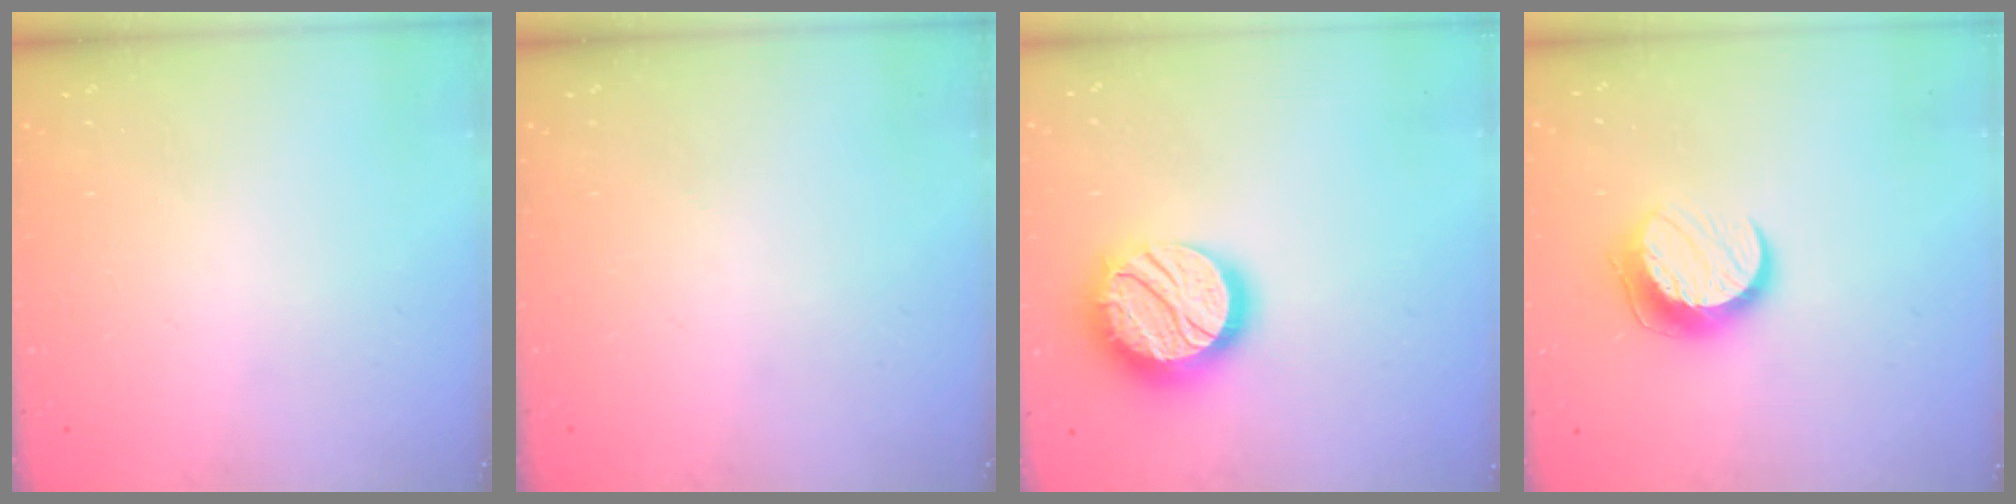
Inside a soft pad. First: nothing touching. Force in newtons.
{"total": 0.0}
{"total": 18.8, "press": 18.7, "slide": 1.2}
{"total": 10.4, "press": 10.4, "slide": 0.2}